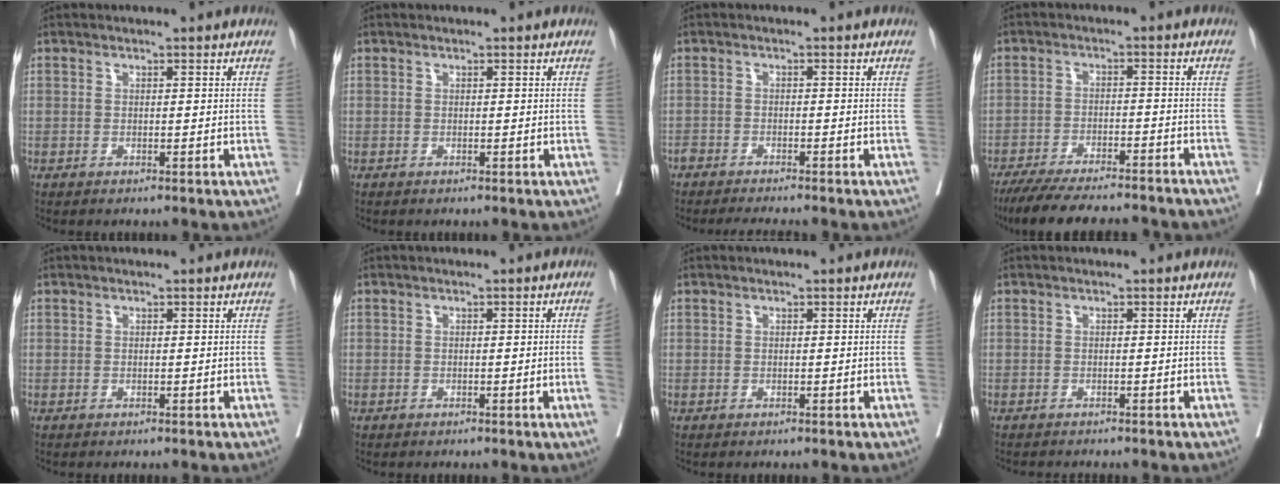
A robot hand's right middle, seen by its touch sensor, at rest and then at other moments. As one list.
[{"total": 0.0}, {"total": 5.4, "force": [-5.0, 0.2, 2.1], "torque": [-0.022, -0.010, -0.081]}, {"total": 15.6, "force": [-14.0, 2.0, 6.6], "torque": [-0.115, -0.019, -0.204]}, {"total": 0.0}, {"total": 1.1, "force": [-0.2, -0.3, 1.0], "torque": [-0.017, 0.000, -0.003]}, {"total": 0.0}, {"total": 1.7, "force": [-1.6, 0.2, 0.4], "torque": [-0.012, -0.005, -0.022]}]